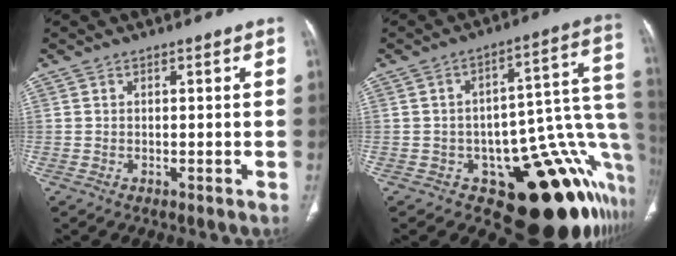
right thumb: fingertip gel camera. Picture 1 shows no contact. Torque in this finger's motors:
{"motor_torque": [5.01, 0.00, 1.19, -1.55, 0.06]}